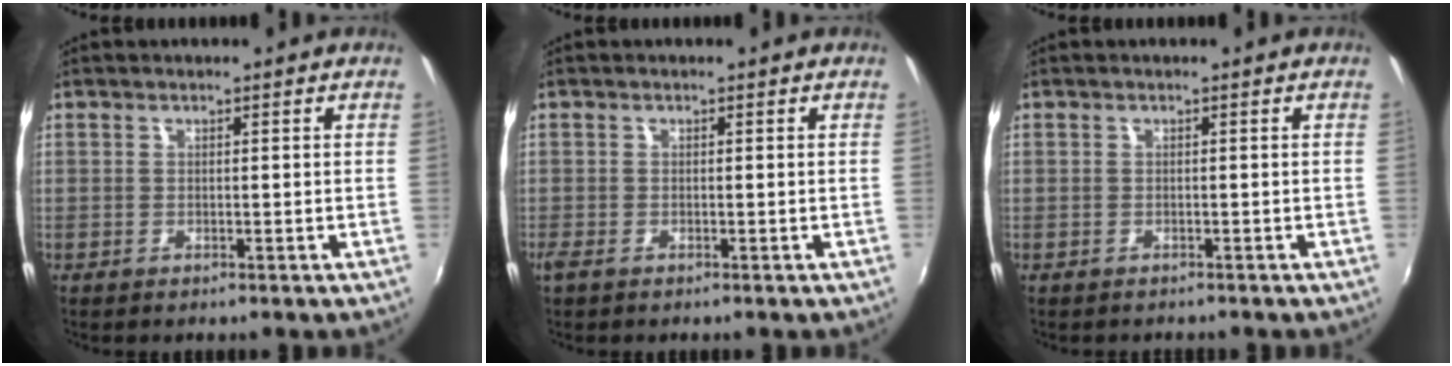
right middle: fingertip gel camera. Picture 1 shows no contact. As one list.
[{"total": 1.2, "force": [-0.7, 0.4, 0.8], "torque": [-0.018, -0.005, -0.016]}, {"total": 0.9, "force": [-0.7, 0.5, -0.1], "torque": [-0.003, 0.000, -0.012]}]